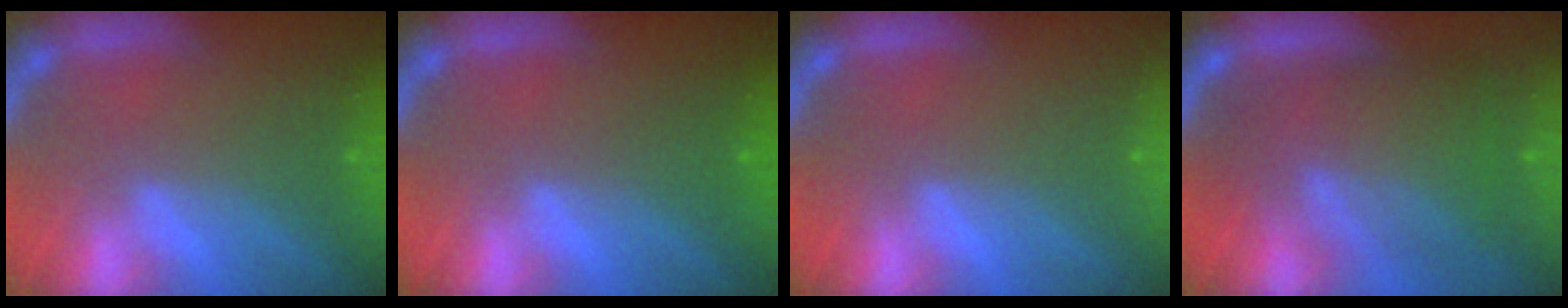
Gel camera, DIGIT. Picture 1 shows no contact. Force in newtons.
{"total": 0.9}
{"total": 0.0}
{"total": 8.6}